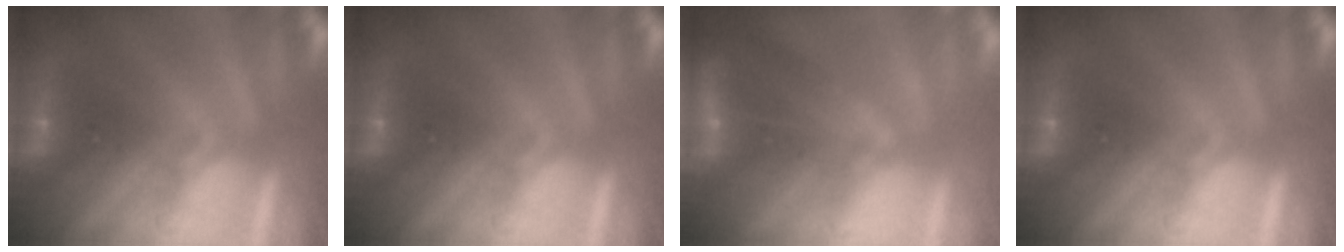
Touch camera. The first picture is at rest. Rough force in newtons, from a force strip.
{"total": 0.0}
{"total": 7.5}
{"total": 0.0}